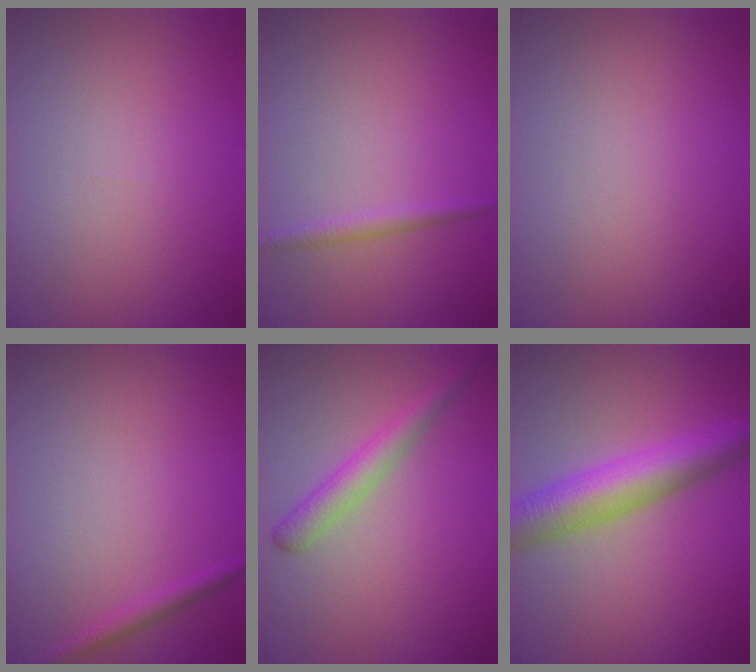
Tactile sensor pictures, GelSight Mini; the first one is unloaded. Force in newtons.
{"total": 1.3, "press": 1.3, "slide": 0.1}
{"total": 0.0}
{"total": 1.1, "press": 1.1, "slide": 0.1}
{"total": 2.7, "press": 2.7, "slide": 0.1}
{"total": 6.6, "press": 6.6, "slide": 0.1}